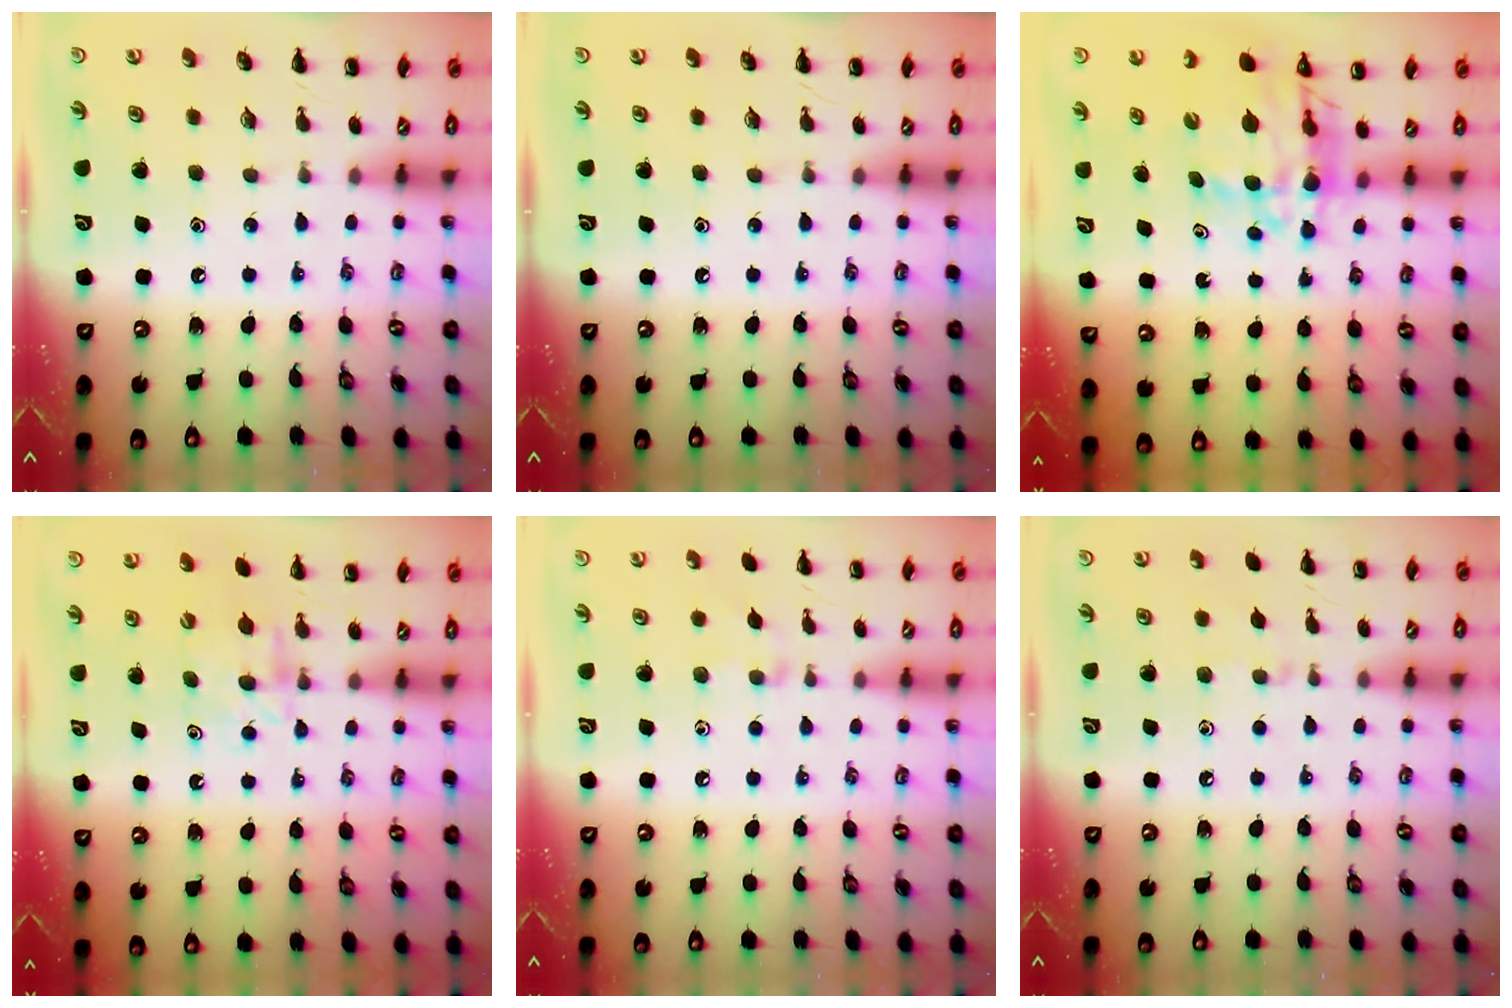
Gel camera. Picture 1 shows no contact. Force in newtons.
{"total": 0.0}
{"total": 10.2, "press": 9.6, "slide": 3.5}
{"total": 4.9, "press": 4.7, "slide": 1.2}
{"total": 4.5, "press": 4.3, "slide": 1.6}
{"total": 3.9, "press": 3.6, "slide": 1.5}